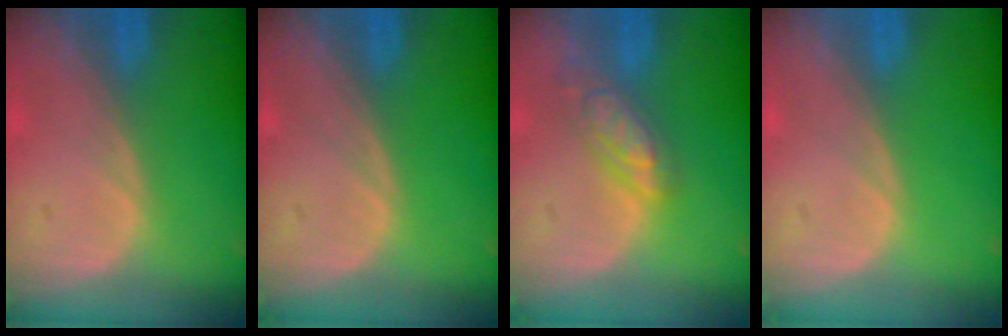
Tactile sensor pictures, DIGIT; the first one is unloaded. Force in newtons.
{"total": 0.0}
{"total": 5.6, "press": 5.1, "slide": 2.4}
{"total": 0.0}